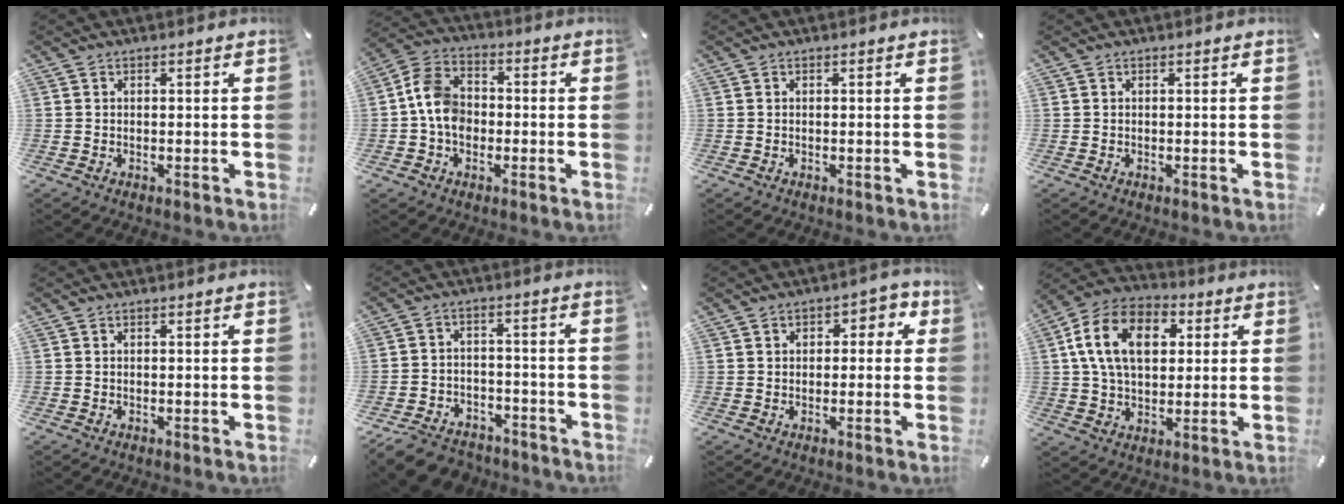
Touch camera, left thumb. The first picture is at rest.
{"total": 9.0, "force": [-1.4, 7.2, 5.3], "torque": [-0.115, 0.025, -0.022]}
{"total": 0.0}
{"total": 0.0}
{"total": 0.0}
{"total": 8.0, "force": [-6.4, 4.1, 2.5], "torque": [-0.040, 0.039, -0.119]}
{"total": 4.2, "force": [0.3, 3.2, 2.7], "torque": [-0.024, 0.006, -0.006]}
{"total": 15.3, "force": [3.4, 10.6, 10.4], "torque": [-0.215, 0.009, 0.057]}